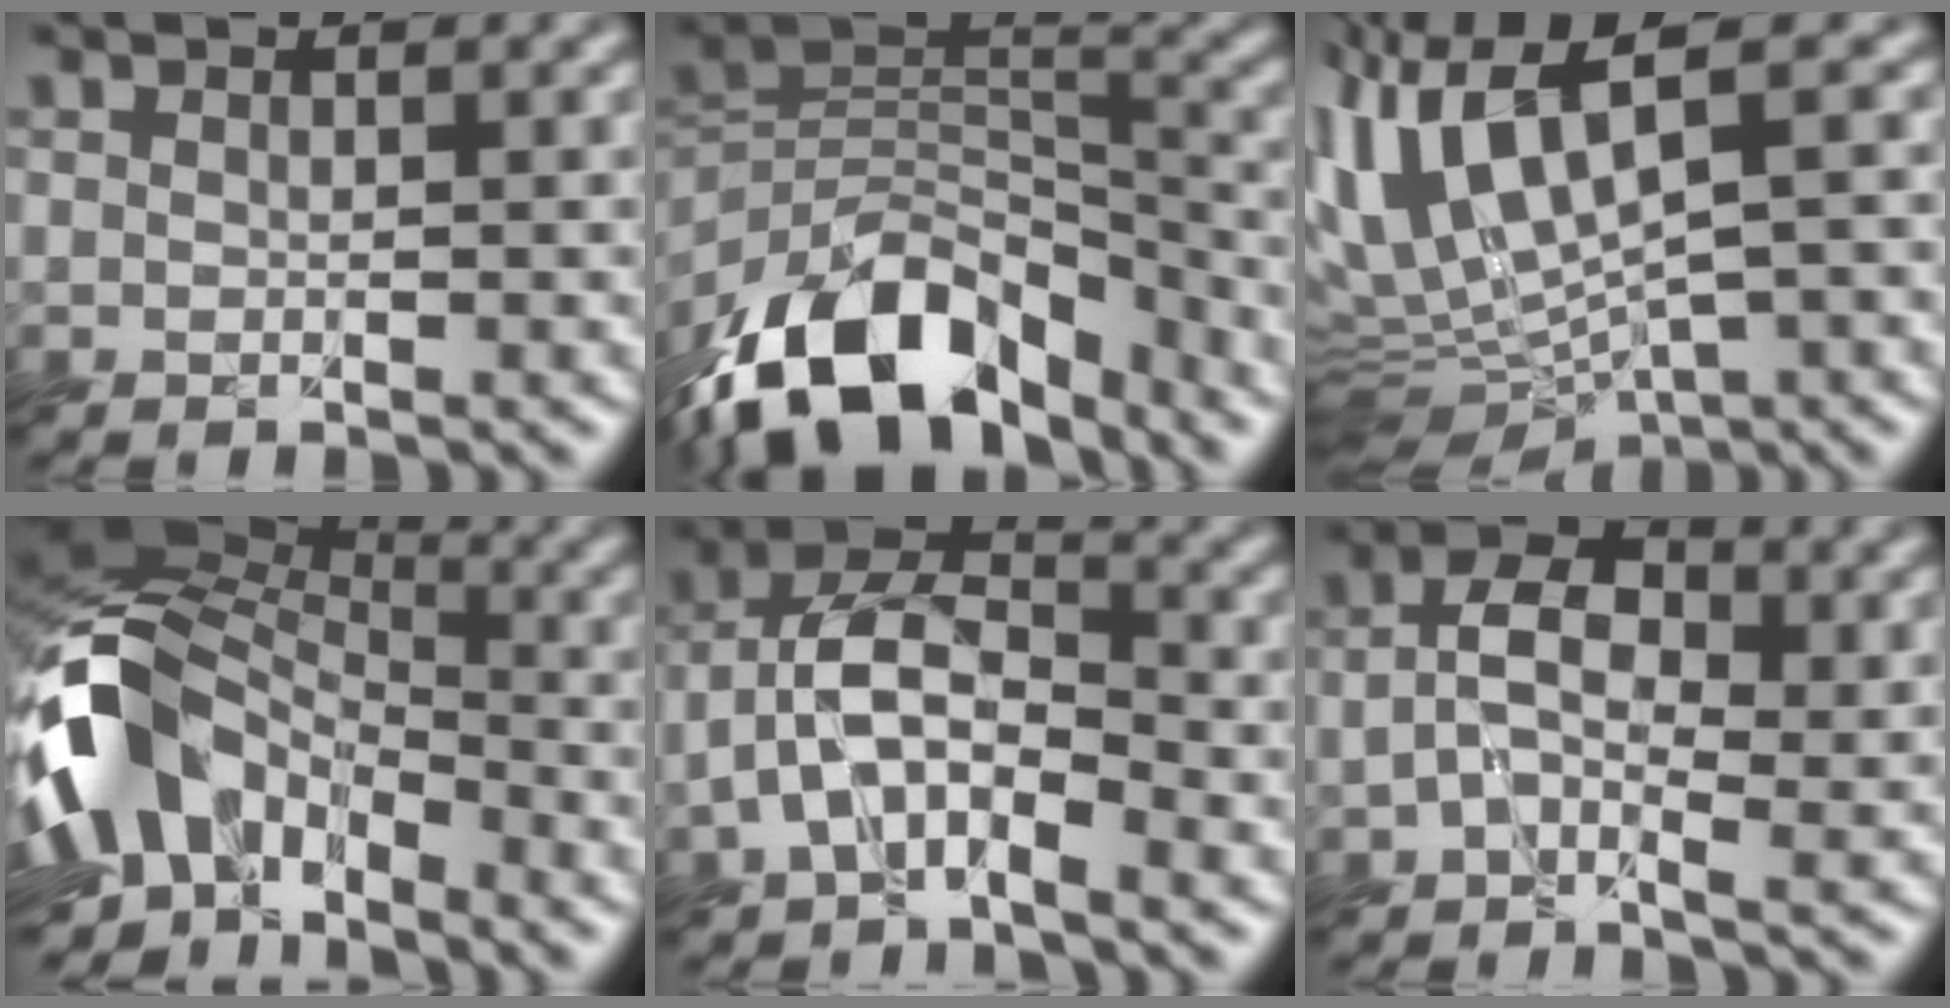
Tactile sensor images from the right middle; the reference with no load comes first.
{"total": 14.0, "force": [-10.7, 6.3, 6.4], "torque": [-0.117, 0.022, -0.211]}
{"total": 10.5, "force": [1.6, 4.1, 9.5], "torque": [-0.219, 0.000, 0.046]}
{"total": 11.7, "force": [-5.5, 7.5, 7.1], "torque": [-0.137, 0.003, -0.124]}
{"total": 6.5, "force": [-2.8, 3.4, 4.9], "torque": [-0.100, 0.014, -0.064]}
{"total": 5.5, "force": [-0.3, 3.4, 4.4], "torque": [-0.081, 0.009, -0.021]}